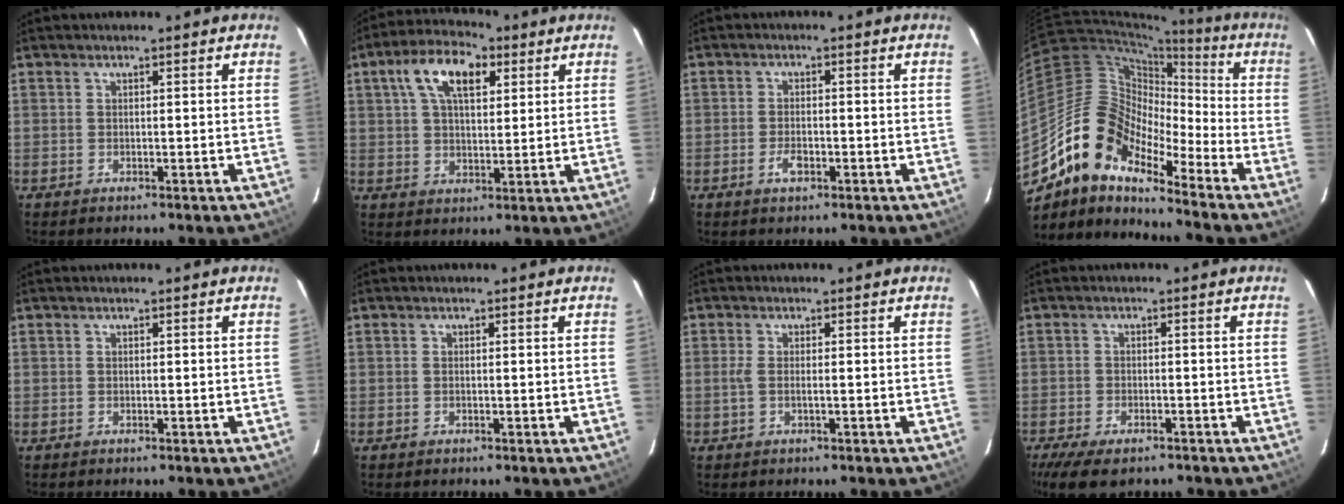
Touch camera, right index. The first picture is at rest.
{"total": 11.0, "force": [4.6, 5.5, 8.2], "torque": [-0.150, 0.032, 0.078]}
{"total": 3.0, "force": [-1.4, 1.5, 2.2], "torque": [-0.046, -0.001, -0.023]}
{"total": 15.2, "force": [-11.6, 6.2, 7.7], "torque": [-0.126, 0.008, -0.235]}
{"total": 0.0}
{"total": 0.0}
{"total": 2.3, "force": [-0.3, 0.4, 2.2], "torque": [-0.046, -0.001, -0.006]}
{"total": 9.5, "force": [-7.0, 3.8, 5.3], "torque": [-0.126, -0.032, -0.117]}